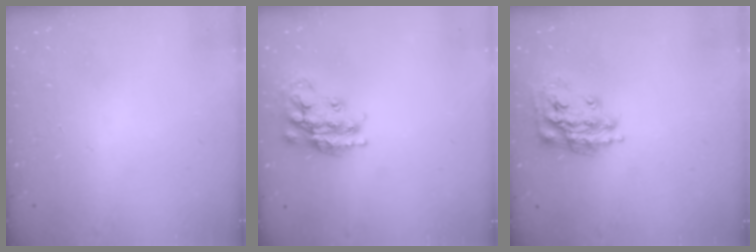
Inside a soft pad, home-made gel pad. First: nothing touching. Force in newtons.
{"total": 17.8, "press": 17.7, "slide": 1.3}
{"total": 16.3, "press": 16.2, "slide": 1.1}